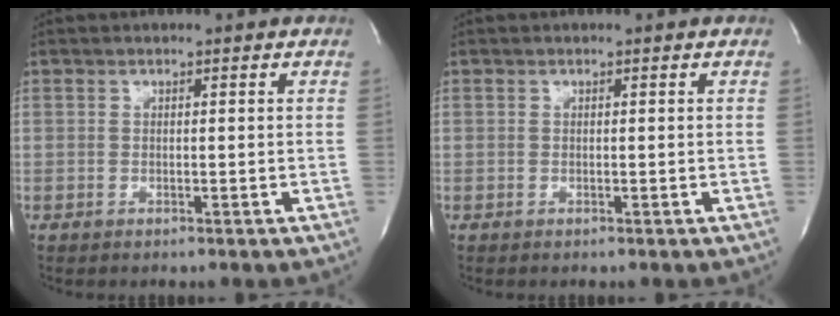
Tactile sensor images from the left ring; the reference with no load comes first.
{"total": 0.0}